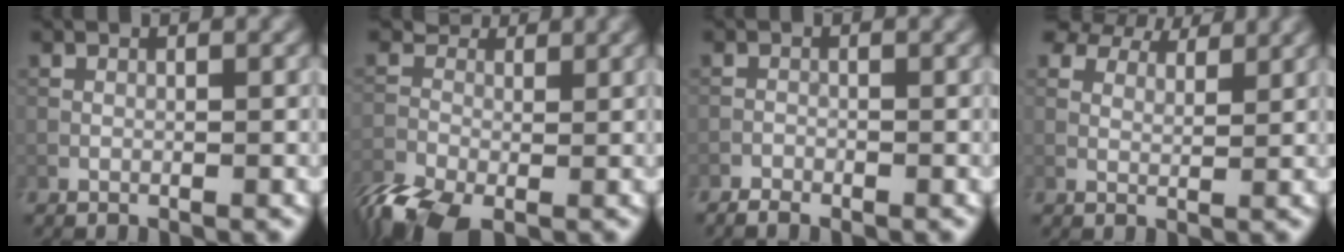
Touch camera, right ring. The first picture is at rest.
{"total": 6.4, "force": [-2.9, 3.9, 4.1], "torque": [-0.098, -0.011, -0.063]}
{"total": 1.1, "force": [-1.0, 0.3, 0.3], "torque": [-0.009, 0.000, -0.021]}
{"total": 8.3, "force": [6.8, 3.5, 3.3], "torque": [-0.085, 0.000, 0.114]}